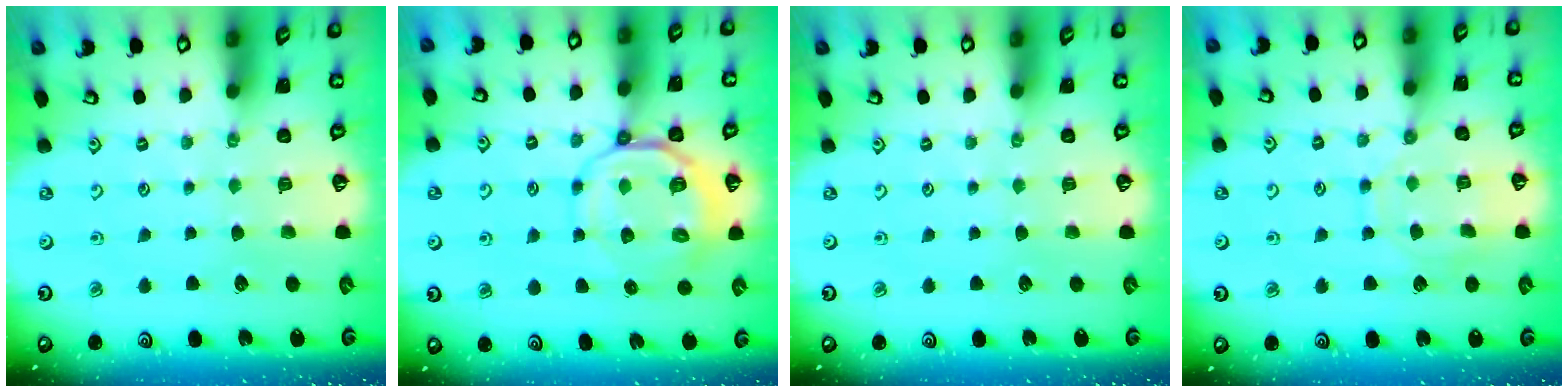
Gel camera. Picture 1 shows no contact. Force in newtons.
{"total": 9.3, "press": 8.9, "slide": 2.4}
{"total": 0.0}
{"total": 10.1, "press": 10.1, "slide": 0.7}